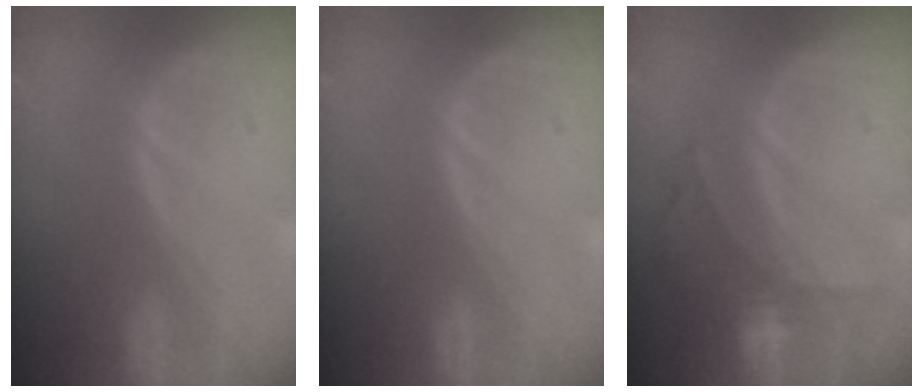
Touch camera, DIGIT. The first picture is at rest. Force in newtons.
{"total": 0.0}
{"total": 6.2, "press": 6.0, "slide": 1.4}